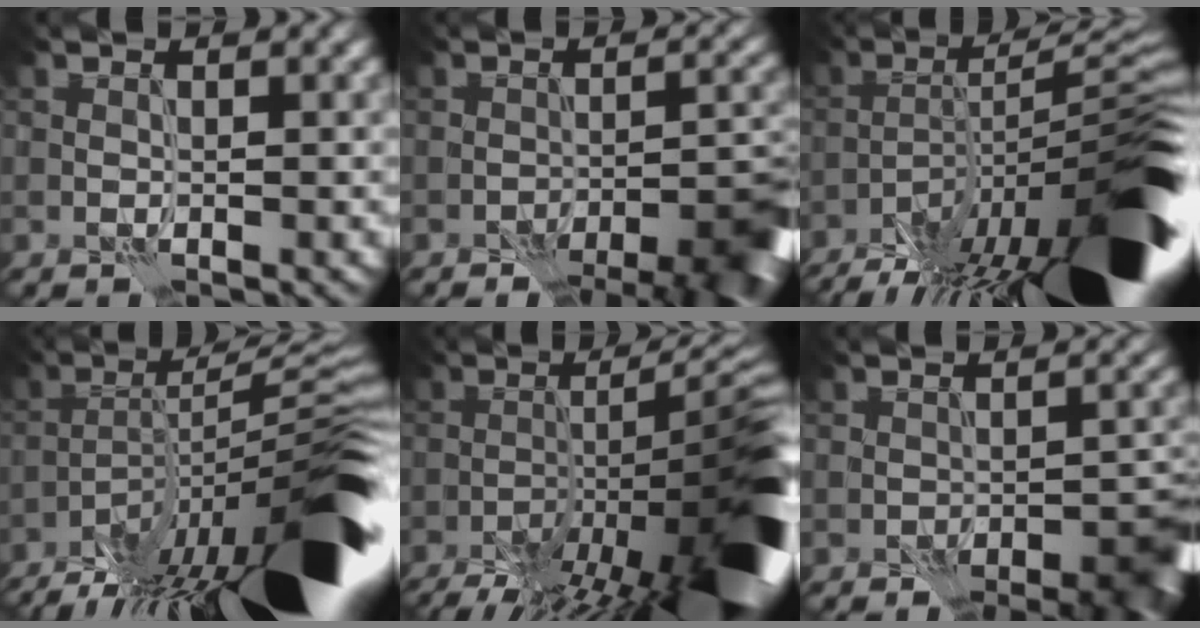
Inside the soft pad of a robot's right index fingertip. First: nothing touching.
{"total": 8.5, "force": [-6.1, 3.4, 4.9], "torque": [-0.050, -0.006, -0.058]}
{"total": 18.0, "force": [-11.6, 4.1, 13.2], "torque": [-0.170, 0.006, -0.191]}
{"total": 16.5, "force": [-10.1, 3.2, 12.6], "torque": [-0.169, 0.018, -0.180]}
{"total": 14.9, "force": [-7.4, 4.1, 12.3], "torque": [-0.173, 0.007, -0.119]}
{"total": 5.5, "force": [-3.7, 2.4, 3.3], "torque": [-0.031, -0.001, -0.037]}